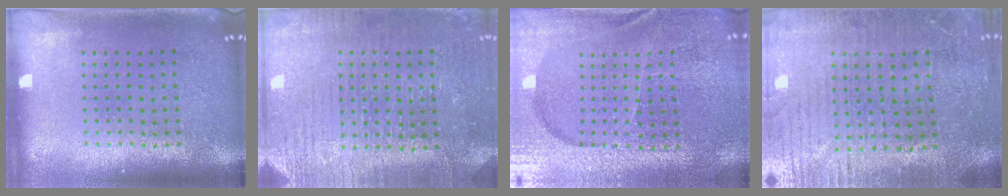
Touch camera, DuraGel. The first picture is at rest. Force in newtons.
{"total": 3.0, "press": 2.9, "slide": 0.7}
{"total": 3.3, "press": 3.3, "slide": 0.4}
{"total": 1.4, "press": 1.3, "slide": 0.5}